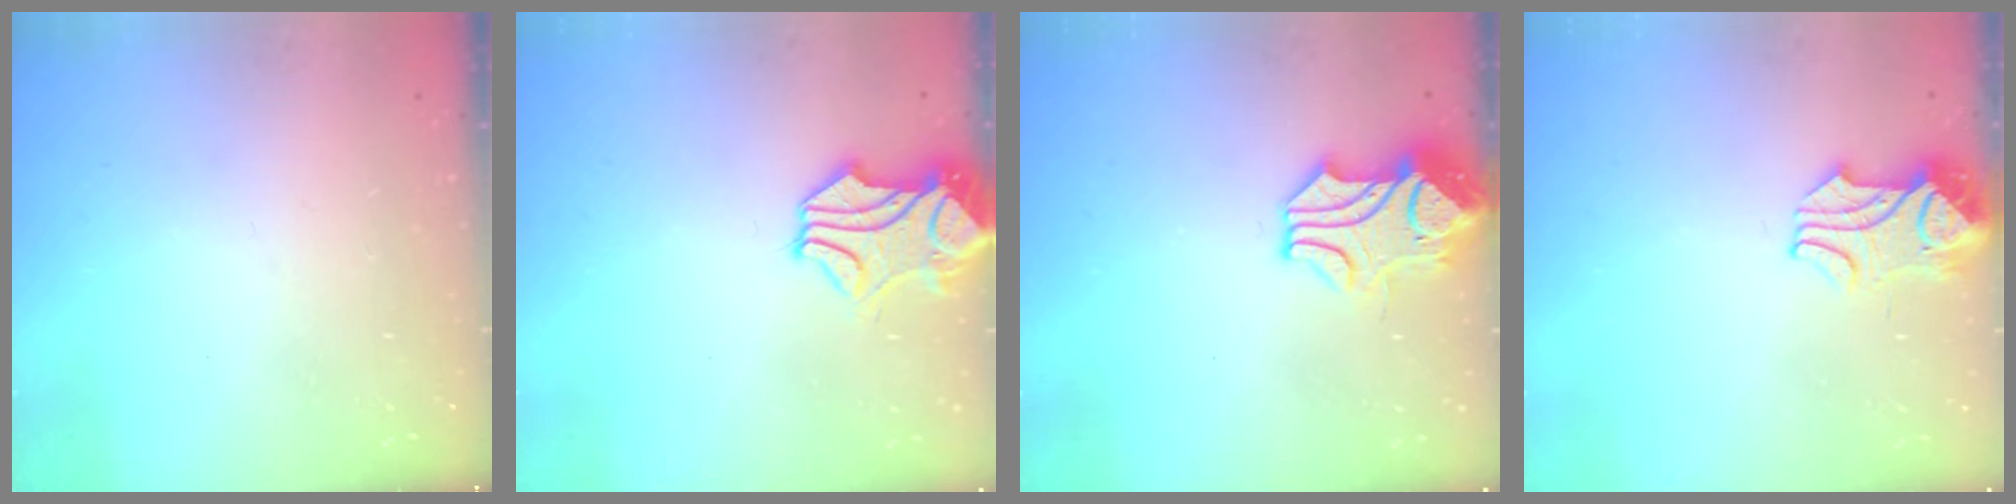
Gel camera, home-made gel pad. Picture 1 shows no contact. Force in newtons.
{"total": 2.0, "press": 1.6, "slide": 1.2}
{"total": 2.7, "press": 2.3, "slide": 1.4}
{"total": 2.2, "press": 2.1, "slide": 0.5}